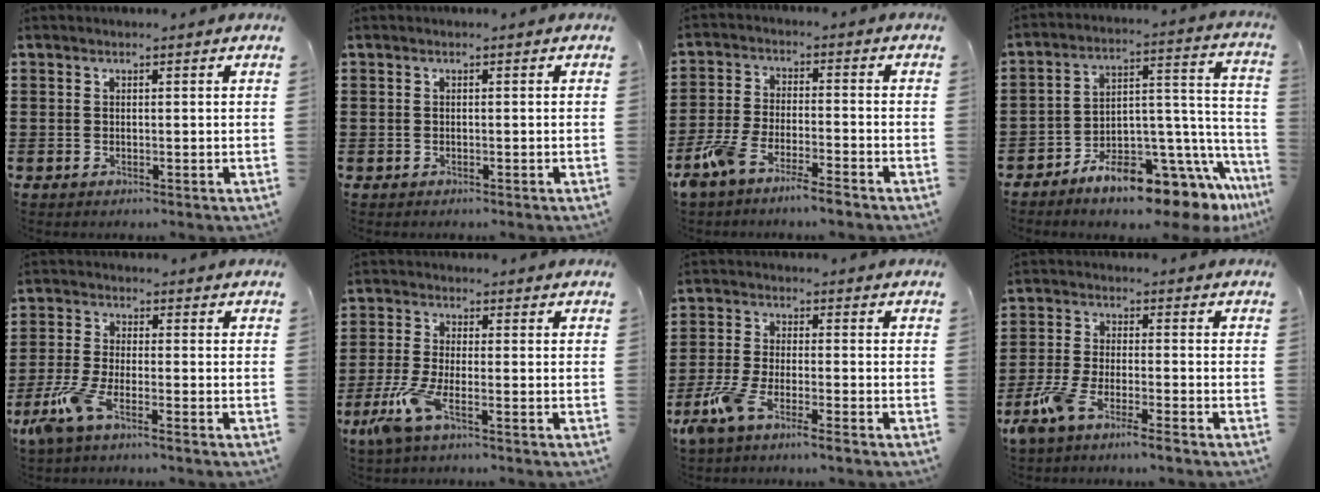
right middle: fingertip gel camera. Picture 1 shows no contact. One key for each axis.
{"total": 0.0}
{"total": 6.4, "fx": -5.3, "fy": 0.7, "fz": 3.5, "tx": -0.092, "ty": -0.010, "tz": -0.105}
{"total": 11.8, "fx": -9.1, "fy": 4.2, "fz": 6.2, "tx": -0.086, "ty": 0.021, "tz": -0.155}
{"total": 5.7, "fx": -3.6, "fy": 1.1, "fz": 4.3, "tx": -0.112, "ty": -0.017, "tz": -0.071}
{"total": 5.9, "fx": -2.9, "fy": 1.4, "fz": 5.0, "tx": -0.130, "ty": -0.019, "tz": -0.060}
{"total": 5.7, "fx": -4.2, "fy": 0.7, "fz": 3.8, "tx": -0.104, "ty": -0.018, "tz": -0.086}
{"total": 6.0, "fx": -4.7, "fy": 0.5, "fz": 3.7, "tx": -0.103, "ty": -0.018, "tz": -0.095}